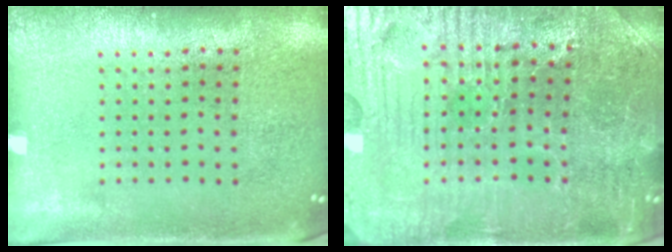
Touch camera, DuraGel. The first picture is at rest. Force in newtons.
{"total": 4.1, "press": 4.0, "slide": 0.5}